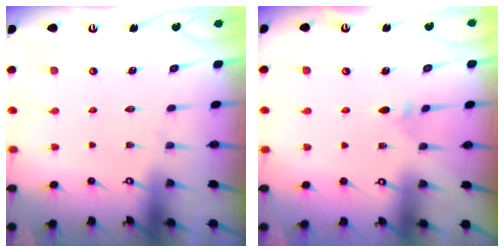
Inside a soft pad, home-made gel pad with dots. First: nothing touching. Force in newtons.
{"total": 3.4, "press": 3.3, "slide": 0.9}